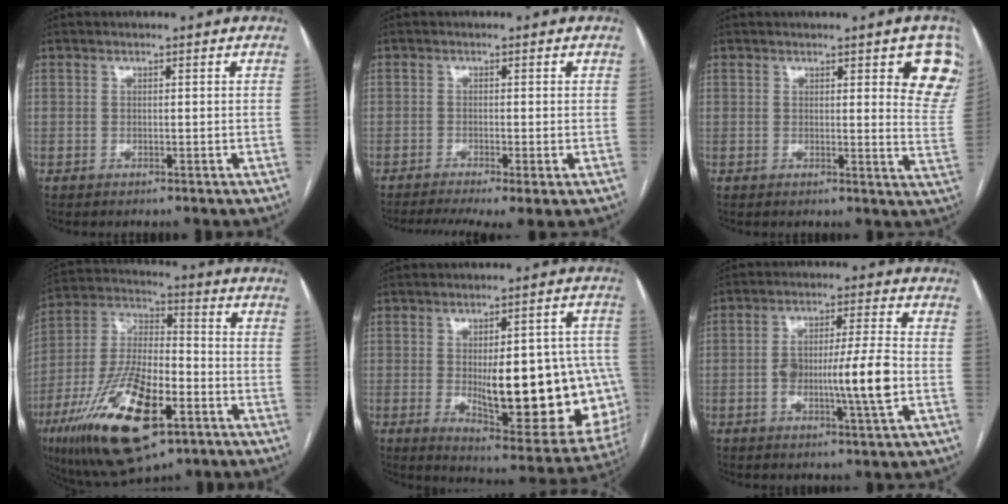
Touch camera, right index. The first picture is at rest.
{"total": 7.4, "force": [-4.8, 1.2, 5.4], "torque": [-0.088, -0.011, -0.082]}
{"total": 8.7, "force": [4.5, 1.7, 7.3], "torque": [-0.067, -0.020, 0.036]}
{"total": 21.7, "force": [-9.8, 7.9, 17.7], "torque": [-0.372, -0.018, -0.166]}
{"total": 23.0, "force": [-2.8, 7.4, 21.6], "torque": [-0.213, 0.012, -0.008]}
{"total": 10.1, "force": [-1.9, 0.6, 9.9], "torque": [-0.174, 0.005, -0.035]}